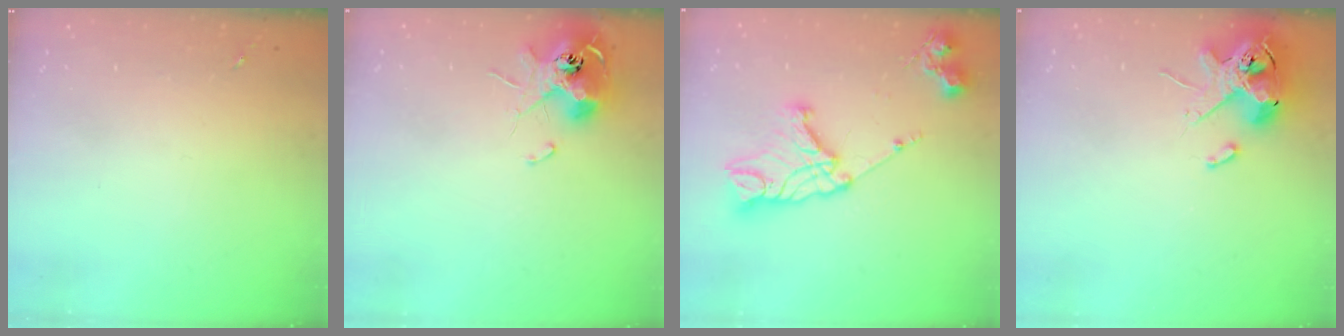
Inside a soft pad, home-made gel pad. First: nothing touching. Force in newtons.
{"total": 11.4, "press": 11.3, "slide": 1.2}
{"total": 18.0, "press": 17.9, "slide": 1.7}
{"total": 12.8, "press": 12.6, "slide": 2.0}